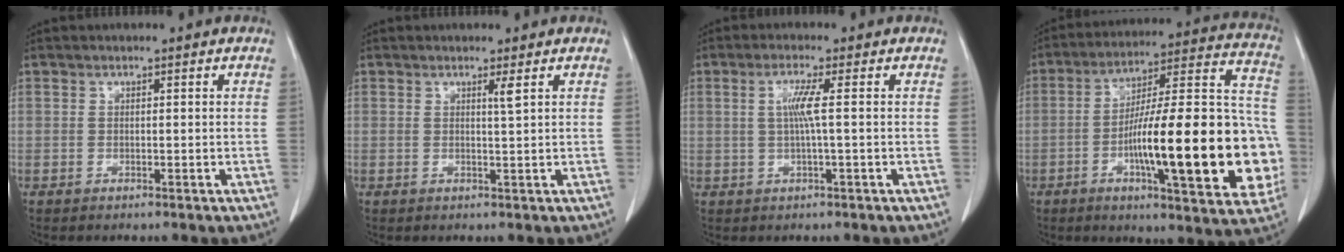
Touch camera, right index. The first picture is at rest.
{"total": 1.3, "force": [0.7, -0.4, 1.0], "torque": [-0.025, -0.008, 0.014]}
{"total": 3.6, "force": [0.4, -0.5, 3.6], "torque": [-0.075, 0.003, 0.008]}
{"total": 26.0, "force": [-5.9, 4.6, 24.9], "torque": [-0.302, 0.022, -0.082]}